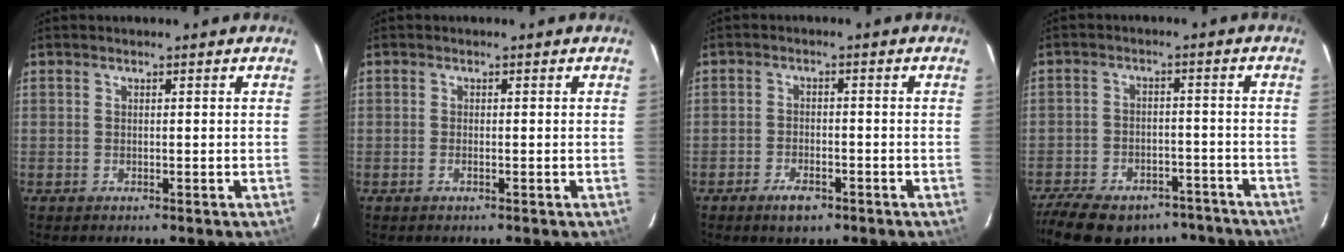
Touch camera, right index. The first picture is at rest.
{"total": 0.6, "force": [-0.3, 0.2, 0.6], "torque": [-0.013, 0.000, -0.006]}
{"total": 4.3, "force": [-2.9, 2.1, 2.4], "torque": [-0.054, -0.001, -0.049]}
{"total": 20.4, "force": [-16.2, 9.5, 8.0], "torque": [-0.184, 0.018, -0.213]}